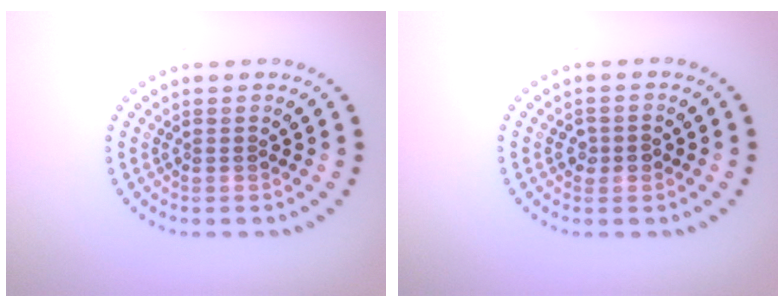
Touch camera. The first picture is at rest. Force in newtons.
{"total": 1.5, "press": 1.4, "slide": 0.3}